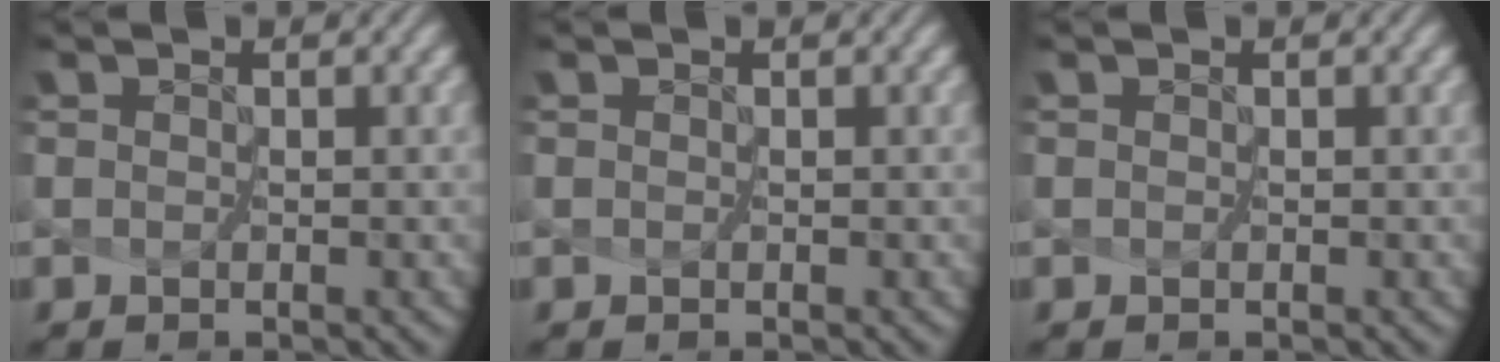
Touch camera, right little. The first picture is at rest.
{"total": 0.0}
{"total": 0.0}